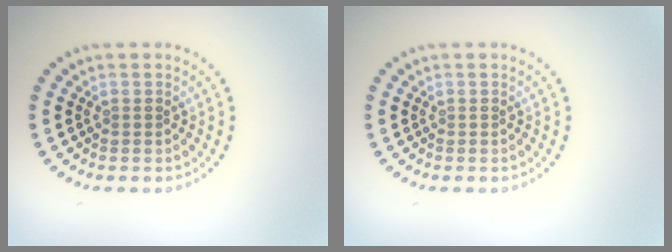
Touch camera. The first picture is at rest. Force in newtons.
{"total": 0.0}